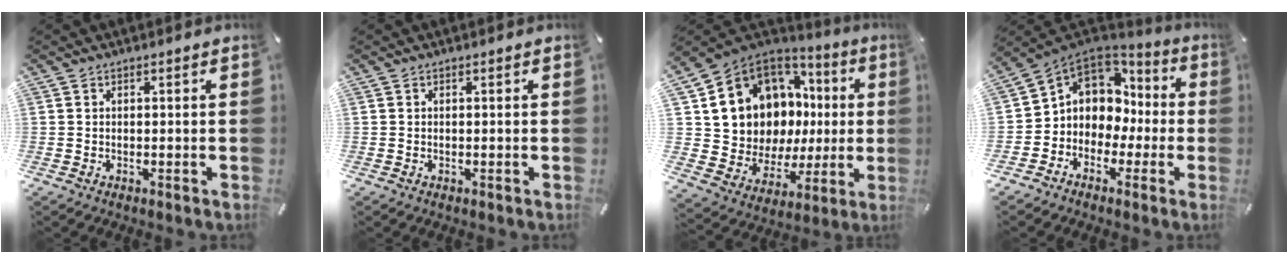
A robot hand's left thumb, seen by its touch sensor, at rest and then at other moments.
{"total": 0.0}
{"total": 11.6, "force": [5.0, 9.6, 4.2], "torque": [-0.095, -0.068, 0.109]}
{"total": 7.7, "force": [0.8, 7.6, 1.0], "torque": [-0.048, -0.016, 0.024]}